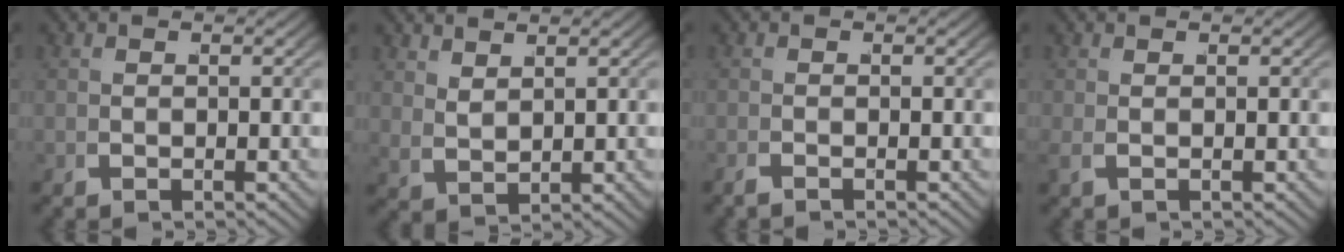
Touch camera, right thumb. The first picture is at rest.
{"total": 1.6, "force": [1.3, 0.1, 1.1], "torque": [-0.019, 0.008, 0.022]}
{"total": 1.0, "force": [-0.6, -0.5, -0.5], "torque": [0.015, 0.007, -0.019]}
{"total": 0.8, "force": [0.3, -0.8, -0.1], "torque": [0.008, 0.009, 0.003]}